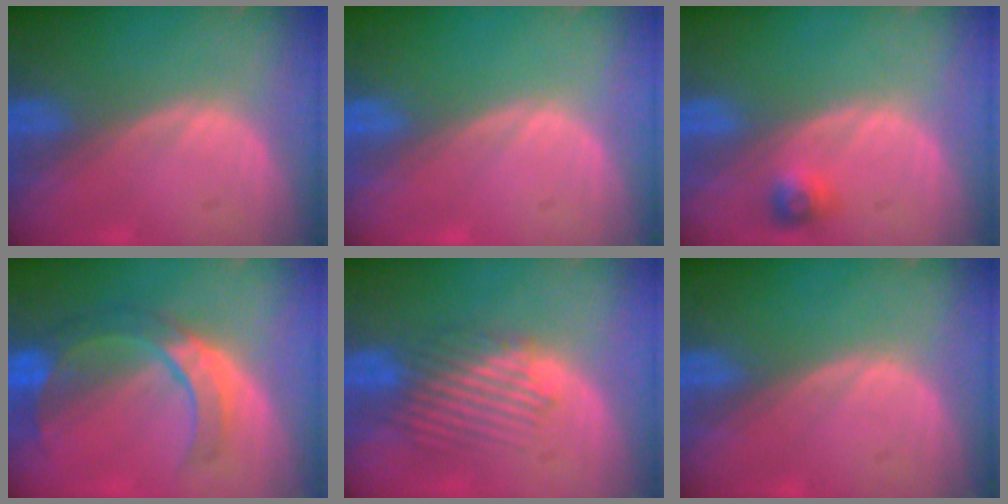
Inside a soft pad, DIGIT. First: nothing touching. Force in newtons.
{"total": 0.0}
{"total": 2.5, "press": 2.3, "slide": 1.0}
{"total": 7.0, "press": 6.9, "slide": 1.0}
{"total": 5.4, "press": 5.1, "slide": 1.7}
{"total": 0.0}